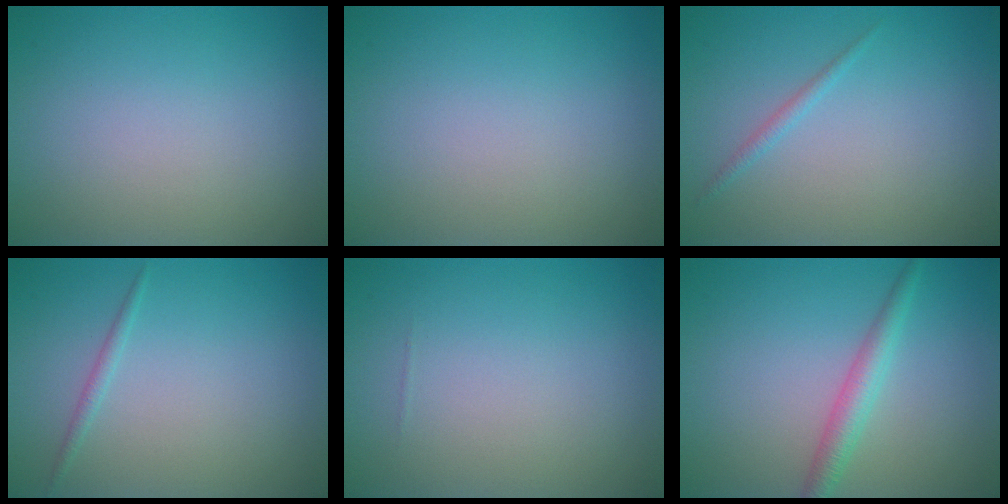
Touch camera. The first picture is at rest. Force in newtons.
{"total": 0.0}
{"total": 0.8, "press": 0.8, "slide": 0.1}
{"total": 0.8, "press": 0.8, "slide": 0.0}
{"total": 0.0}
{"total": 2.5, "press": 2.5, "slide": 0.1}